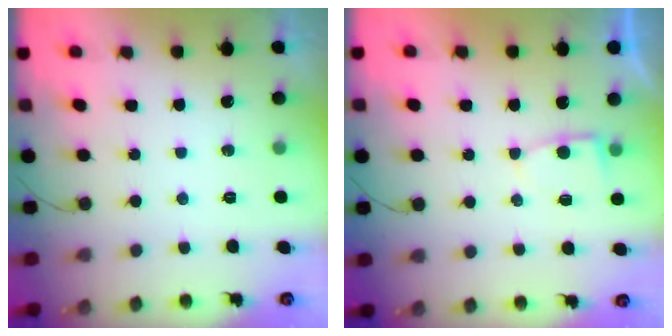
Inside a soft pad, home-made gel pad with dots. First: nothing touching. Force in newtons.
{"total": 4.0, "press": 4.0, "slide": 0.4}